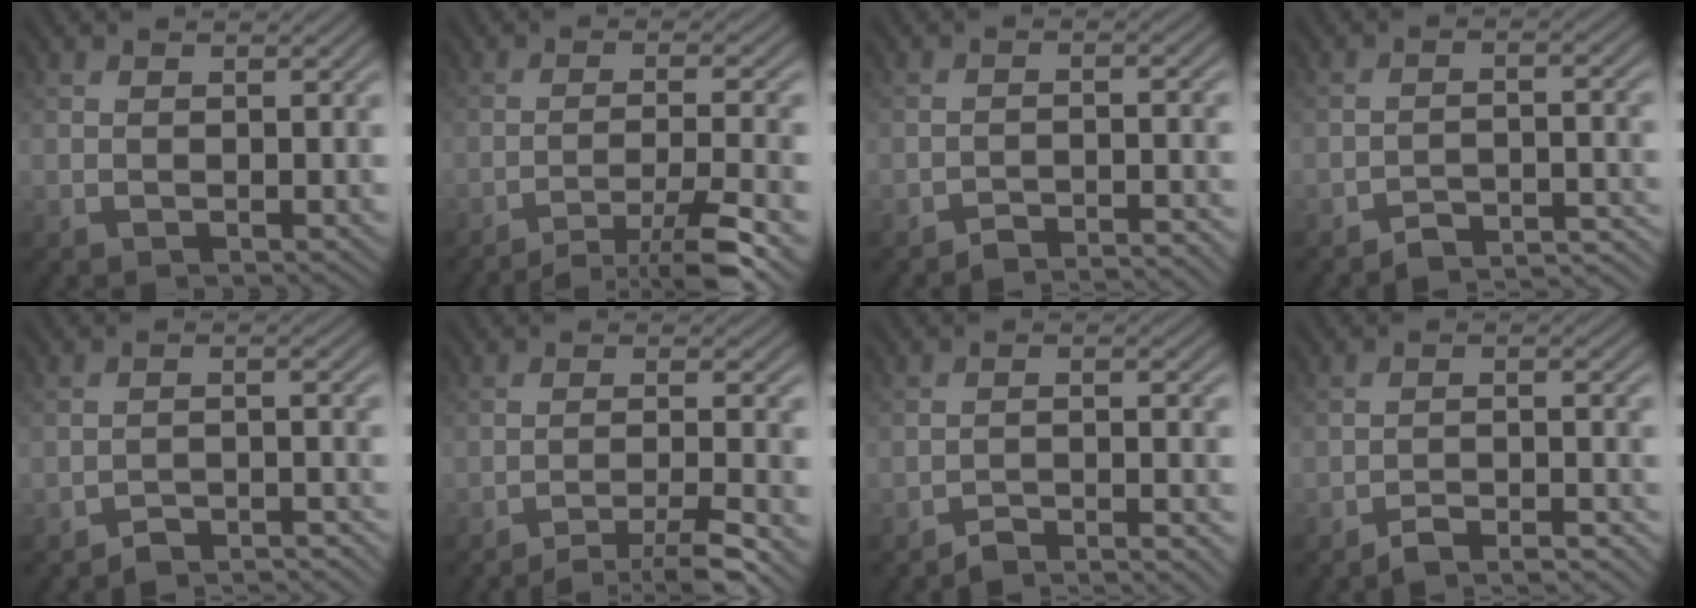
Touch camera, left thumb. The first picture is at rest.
{"total": 8.6, "force": [-6.2, 1.0, 5.9], "torque": [-0.093, 0.015, -0.101]}
{"total": 3.3, "force": [-3.1, 0.3, 1.1], "torque": [-0.011, 0.007, -0.054]}
{"total": 4.7, "force": [-4.2, 0.9, 1.8], "torque": [-0.027, 0.003, -0.064]}
{"total": 4.4, "force": [-4.1, 0.7, 1.5], "torque": [-0.022, 0.003, -0.063]}
{"total": 6.1, "force": [-4.5, 0.6, 4.0], "torque": [-0.061, 0.013, -0.082]}
{"total": 3.6, "force": [-3.4, 0.4, 1.3], "torque": [-0.015, 0.008, -0.062]}
{"total": 4.9, "force": [-4.4, 0.6, 2.2], "torque": [-0.036, 0.006, -0.072]}